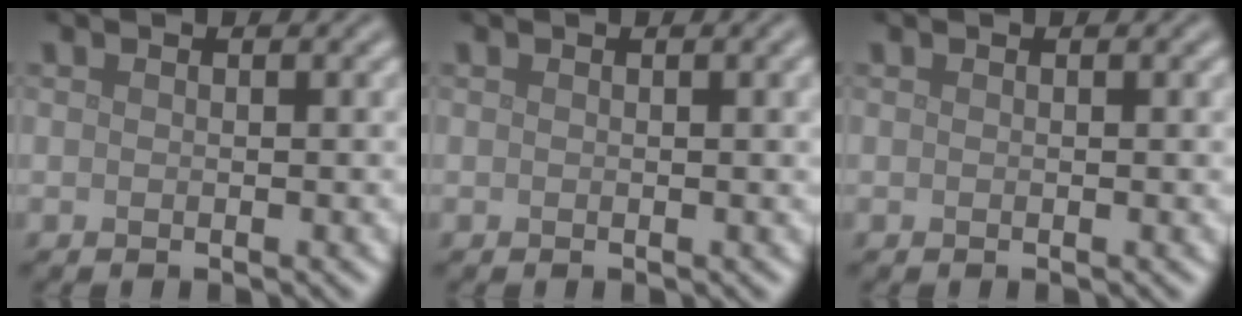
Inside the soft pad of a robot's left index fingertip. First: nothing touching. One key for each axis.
{"total": 1.1, "fx": 0.3, "fy": 0.3, "fz": 1.1, "tx": -0.012, "ty": 0.004, "tz": 0.004}
{"total": 0.0}